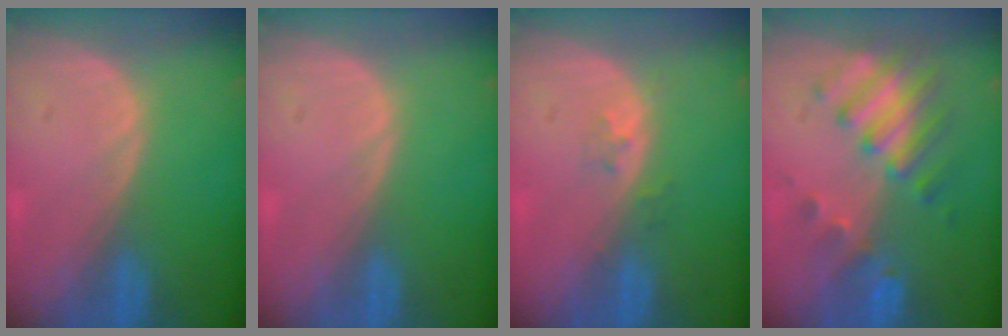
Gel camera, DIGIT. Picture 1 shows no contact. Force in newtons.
{"total": 0.0}
{"total": 1.9, "press": 1.4, "slide": 1.2}
{"total": 8.1, "press": 7.2, "slide": 3.8}